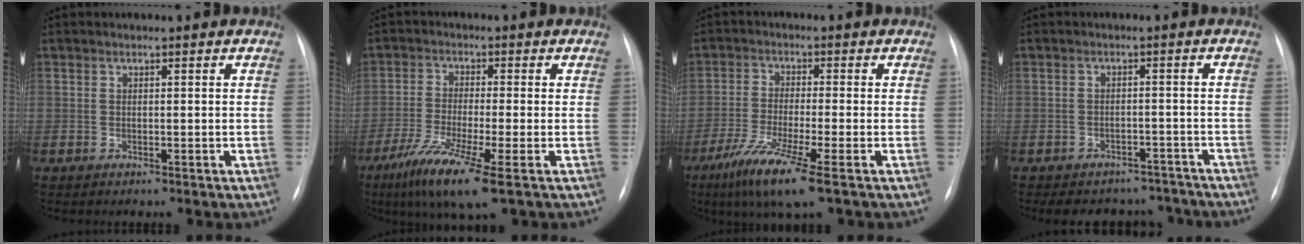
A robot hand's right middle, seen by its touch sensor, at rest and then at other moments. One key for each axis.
{"total": 9.3, "fx": -4.7, "fy": -0.1, "fz": 8.0, "tx": -0.156, "ty": -0.030, "tz": -0.087}
{"total": 8.8, "fx": -4.8, "fy": -0.4, "fz": 7.3, "tx": -0.146, "ty": -0.029, "tz": -0.091}
{"total": 10.5, "fx": -9.4, "fy": 4.4, "fz": 1.9, "tx": -0.017, "ty": 0.016, "tz": -0.106}